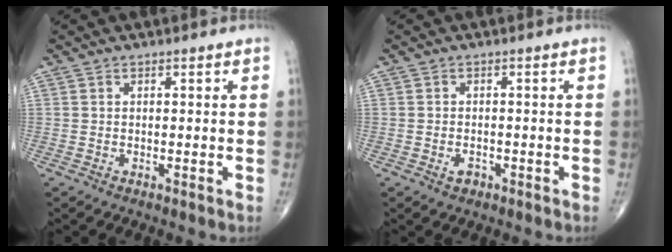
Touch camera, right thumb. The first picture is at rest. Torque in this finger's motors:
{"motor_torque": [-0.06, 0.00, 0.13, 0.14, 0.03]}